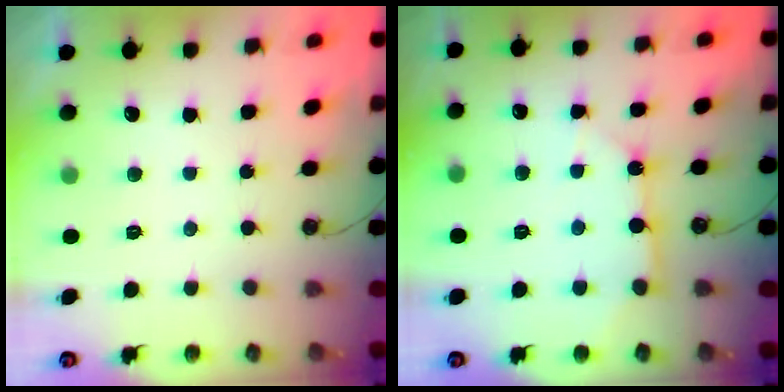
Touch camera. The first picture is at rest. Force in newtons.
{"total": 9.7, "press": 9.7, "slide": 0.9}